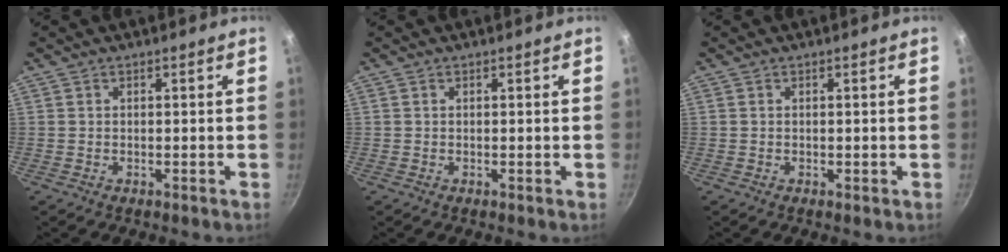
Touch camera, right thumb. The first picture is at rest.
{"total": 0.0}
{"total": 0.0}